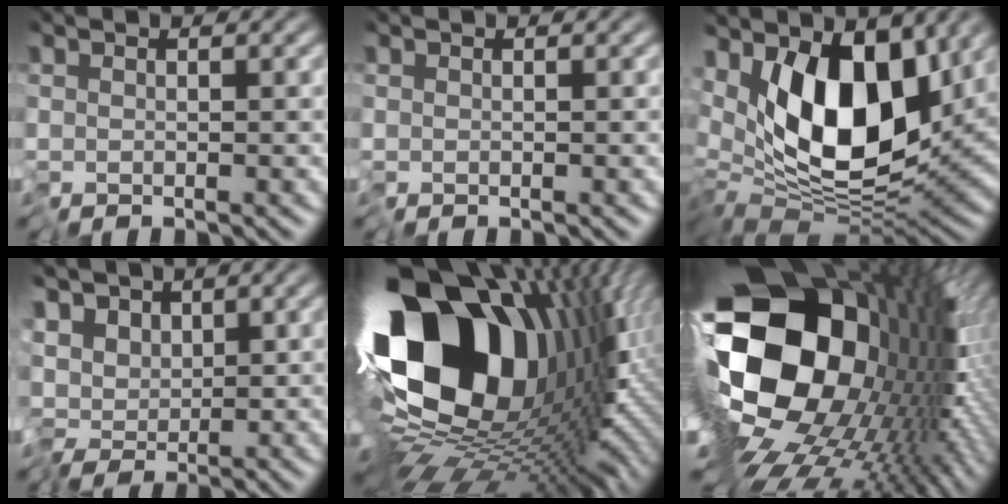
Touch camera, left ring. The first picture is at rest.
{"total": 0.0}
{"total": 11.8, "force": [2.5, 5.9, 9.9], "torque": [-0.149, -0.003, 0.028]}
{"total": 3.6, "force": [0.0, 2.9, 2.2], "torque": [-0.040, 0.014, -0.007]}
{"total": 20.2, "force": [3.8, 12.7, 15.2], "torque": [-0.287, -0.050, 0.090]}
{"total": 20.2, "force": [0.7, 13.9, 14.7], "torque": [-0.295, -0.025, 0.026]}